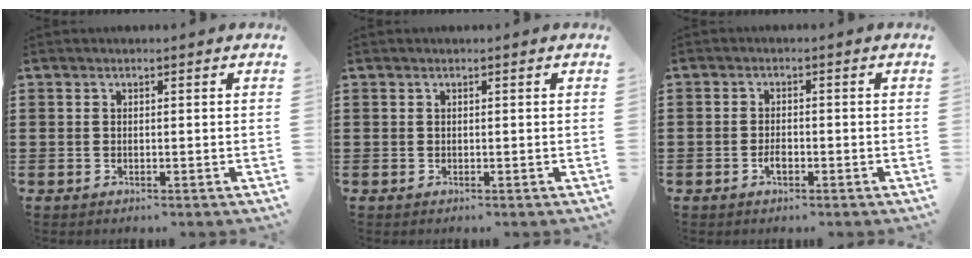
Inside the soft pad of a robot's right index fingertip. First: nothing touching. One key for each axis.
{"total": 0.0}
{"total": 2.0, "fx": -0.9, "fy": 1.0, "fz": 1.5, "tx": -0.030, "ty": 0.001, "tz": -0.016}